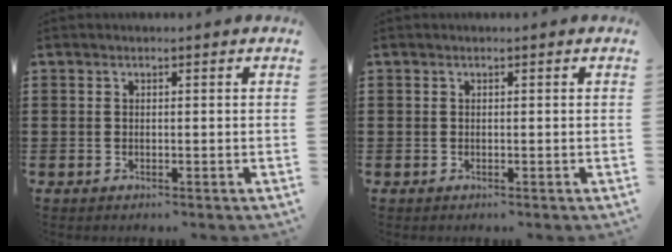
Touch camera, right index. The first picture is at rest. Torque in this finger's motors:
{"motor_torque": [0.83, 1.31, 0.02, 0.00]}